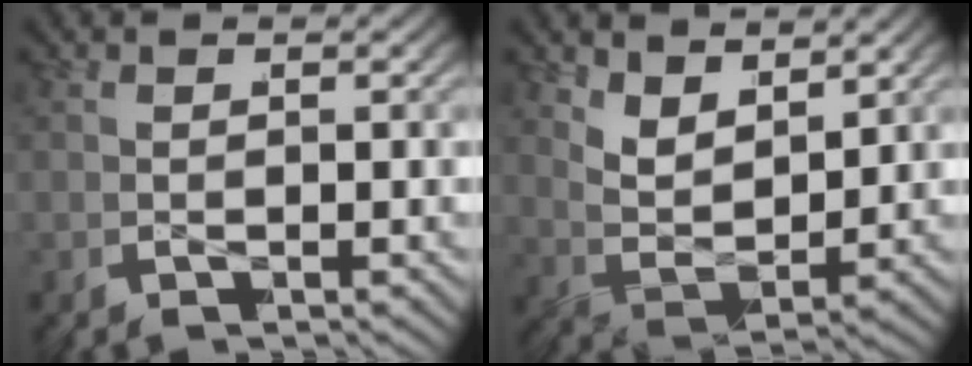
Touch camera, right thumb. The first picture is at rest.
{"total": 5.7, "force": [1.5, 3.8, 3.9], "torque": [-0.098, -0.026, 0.035]}